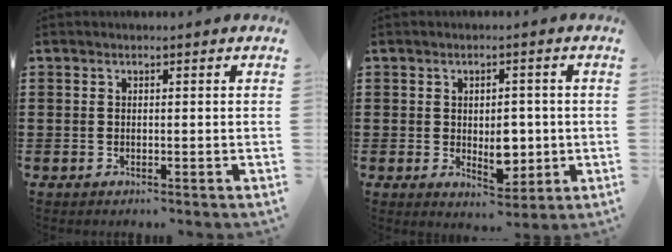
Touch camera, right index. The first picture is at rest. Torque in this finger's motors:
{"motor_torque": [0.35, 0.18, 0.34, 0.06]}